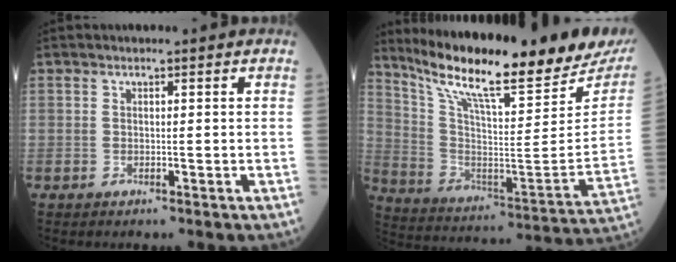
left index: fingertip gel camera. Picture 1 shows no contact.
{"total": 27.0, "force": [22.7, 2.5, 14.3], "torque": [-0.252, -0.077, 0.332]}